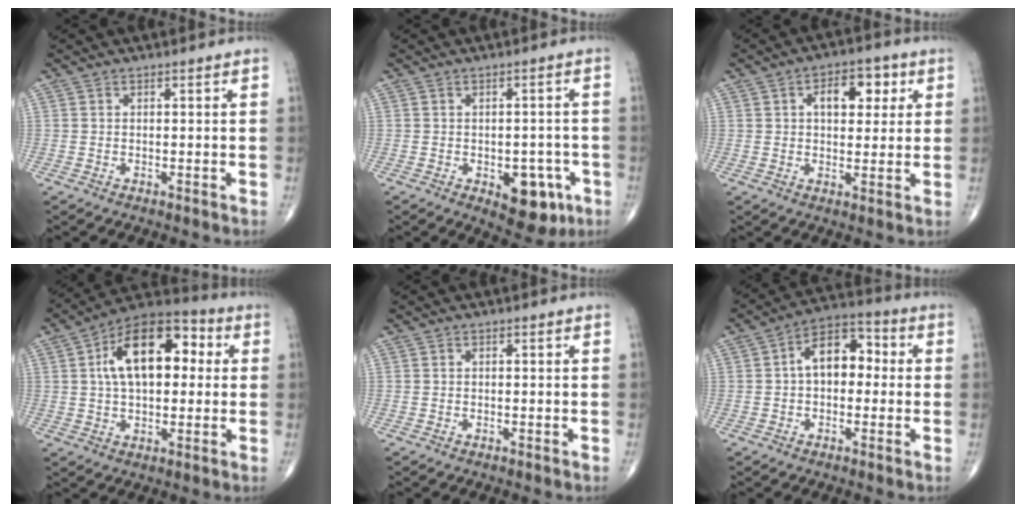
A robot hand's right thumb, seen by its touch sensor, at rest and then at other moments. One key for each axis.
{"total": 8.8, "fx": -3.5, "fy": 4.9, "fz": 6.4, "tx": -0.045, "ty": 0.011, "tz": -0.035}
{"total": 8.6, "fx": 2.6, "fy": 5.3, "fz": 6.3, "tx": -0.055, "ty": 0.004, "tz": 0.035}
{"total": 17.3, "fx": 3.3, "fy": 9.6, "fz": 13.9, "tx": -0.202, "ty": 0.028, "tz": 0.044}
{"total": 0.0}
{"total": 10.0, "fx": 0.6, "fy": 6.4, "fz": 7.7, "tx": -0.097, "ty": 0.032, "tz": -0.004}